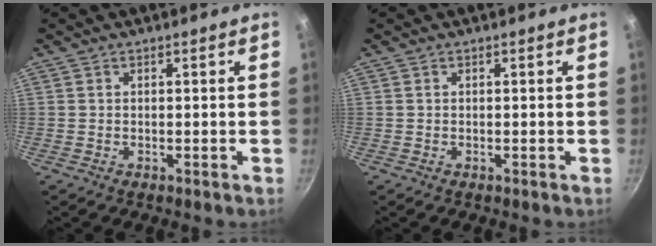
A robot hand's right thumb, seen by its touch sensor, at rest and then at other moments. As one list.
[{"total": 0.0}]